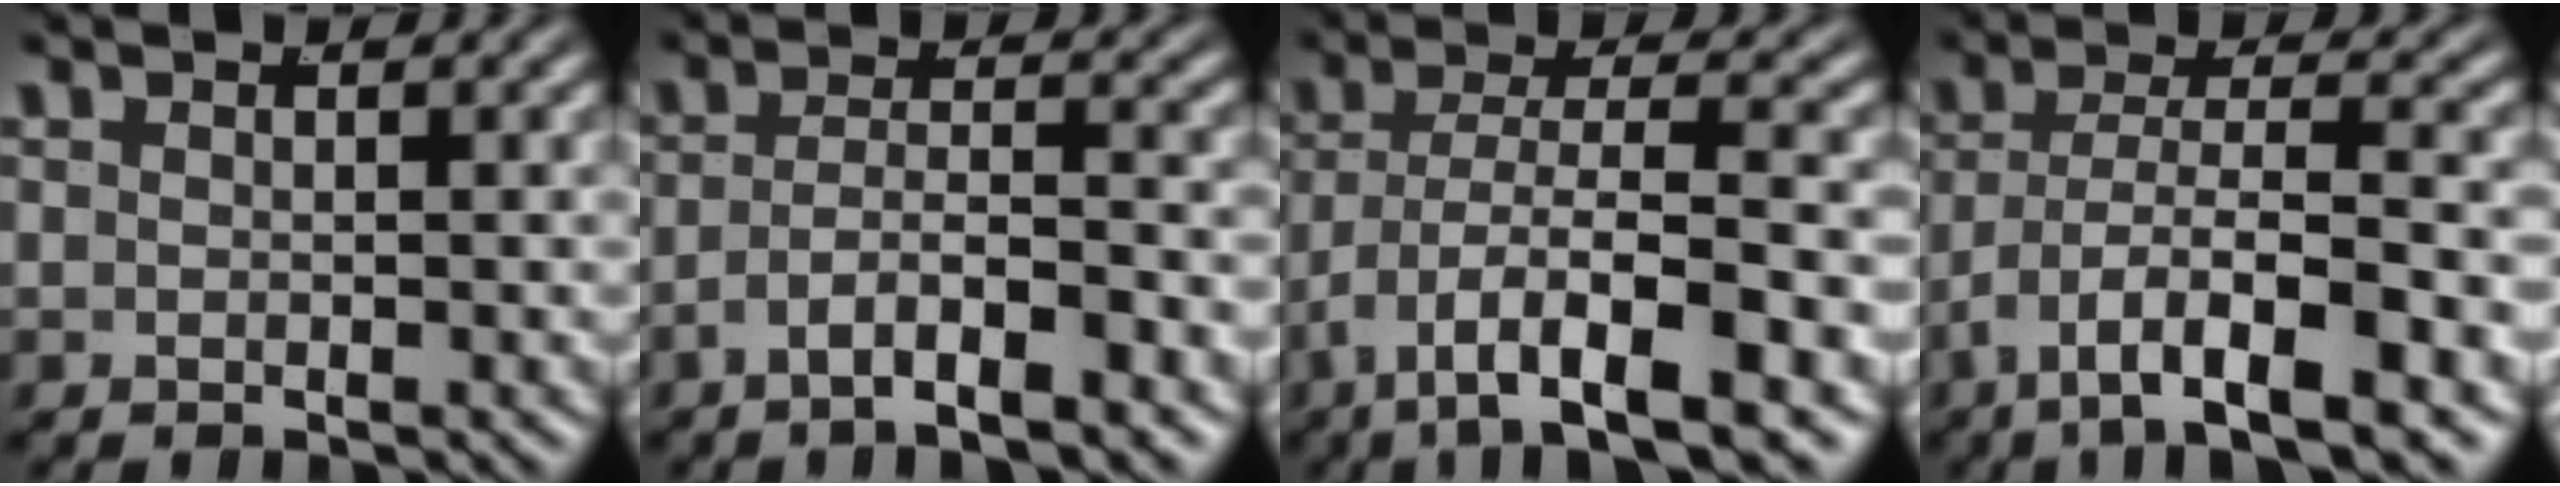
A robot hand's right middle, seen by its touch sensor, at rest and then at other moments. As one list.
[{"total": 4.5, "force": [-3.3, 1.0, 2.9], "torque": [-0.055, -0.018, -0.048]}, {"total": 8.0, "force": [-4.5, 2.9, 6.0], "torque": [-0.117, -0.033, -0.051]}, {"total": 7.0, "force": [-3.7, 2.5, 5.4], "torque": [-0.108, -0.030, -0.042]}]